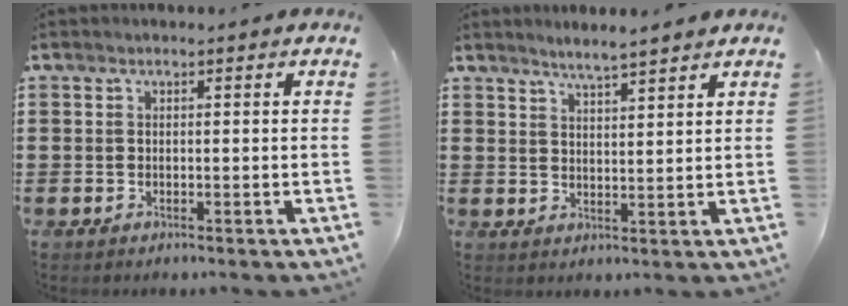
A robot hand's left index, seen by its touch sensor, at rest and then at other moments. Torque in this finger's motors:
{"motor_torque": [0.36, 0.12, 0.28, 0.02]}